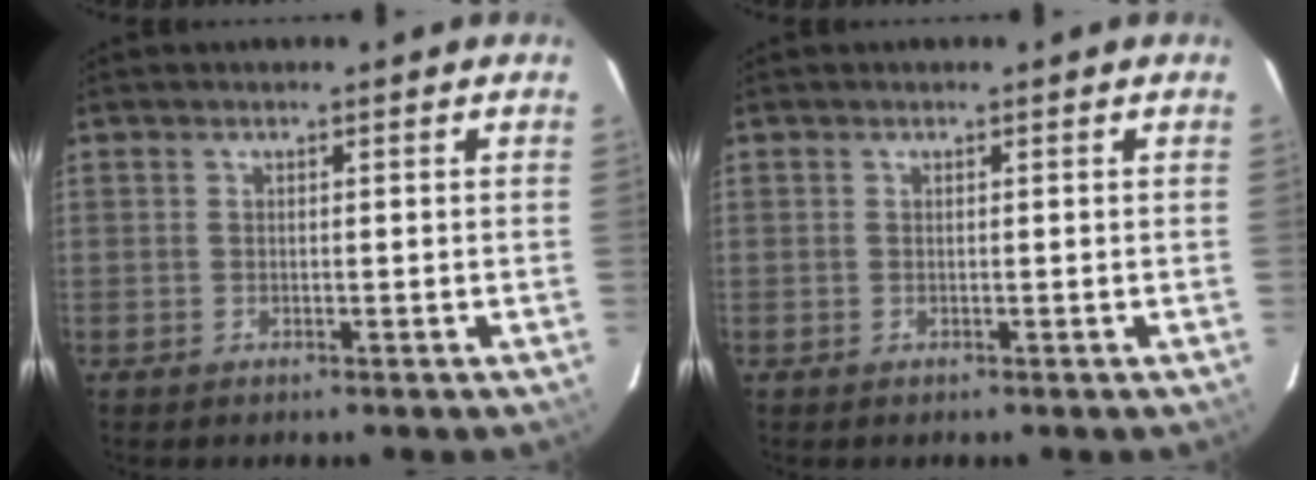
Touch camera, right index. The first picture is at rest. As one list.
[{"total": 0.0}]